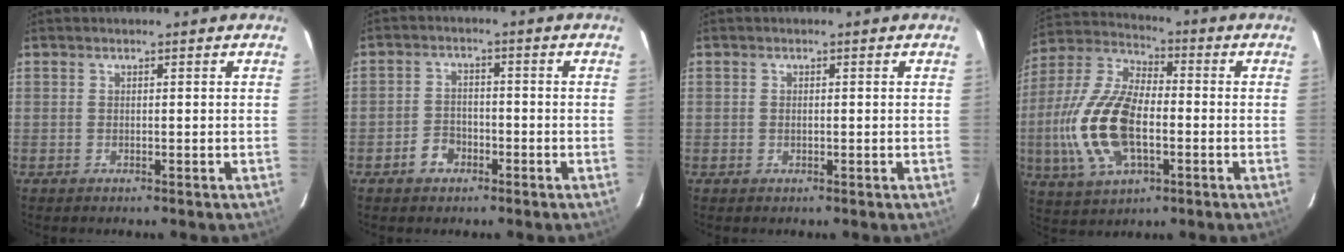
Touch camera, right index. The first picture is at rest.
{"total": 4.1, "force": [-2.5, 3.0, 1.5], "torque": [-0.035, 0.011, -0.040]}
{"total": 0.6, "force": [0.0, 0.3, 0.5], "torque": [-0.009, 0.001, -0.001]}
{"total": 18.1, "force": [-3.4, 8.9, 15.4], "torque": [-0.339, 0.001, -0.062]}